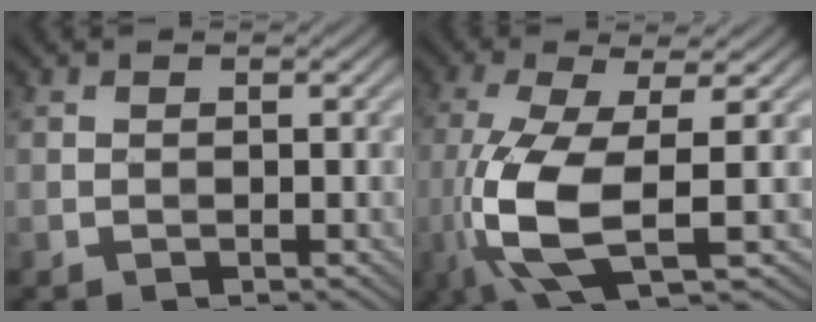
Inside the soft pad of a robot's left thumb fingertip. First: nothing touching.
{"total": 10.1, "force": [-2.3, 2.7, 9.5], "torque": [-0.210, -0.017, -0.044]}